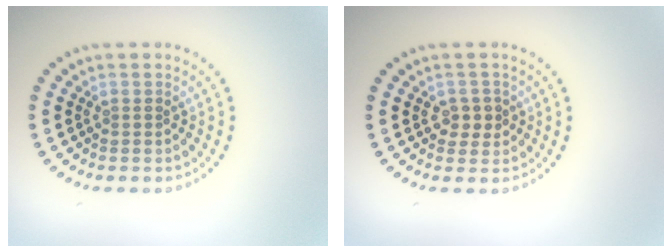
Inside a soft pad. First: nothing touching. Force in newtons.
{"total": 1.9, "press": 1.8, "slide": 0.5}